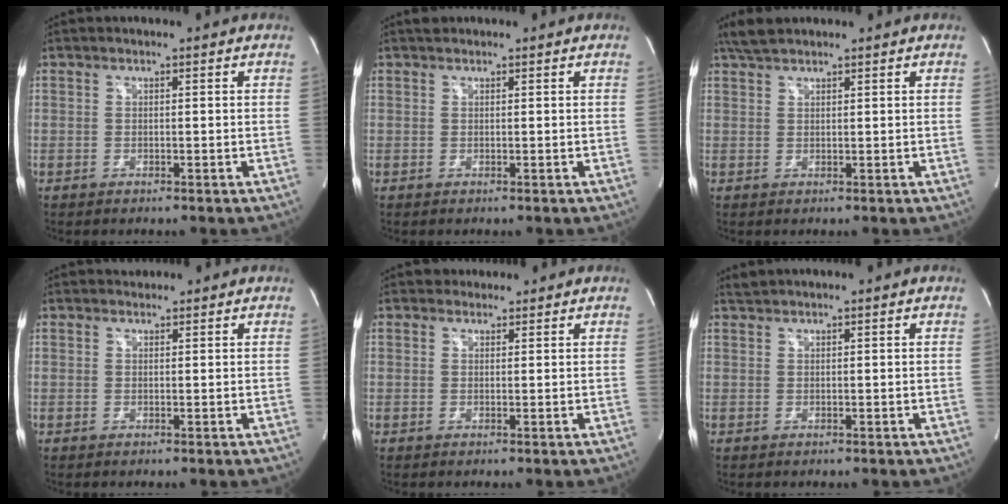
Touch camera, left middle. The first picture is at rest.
{"total": 0.9, "force": [0.8, 0.3, 0.2], "torque": [-0.014, 0.012, 0.016]}
{"total": 3.3, "force": [2.9, 0.7, 1.5], "torque": [-0.038, 0.015, 0.059]}
{"total": 1.0, "force": [0.9, 0.4, -0.2], "torque": [-0.005, 0.006, 0.013]}
{"total": 1.7, "force": [1.4, 0.8, -0.2], "torque": [0.004, 0.010, 0.019]}
{"total": 1.0, "force": [1.0, -0.2, 0.0], "torque": [-0.008, 0.009, 0.025]}